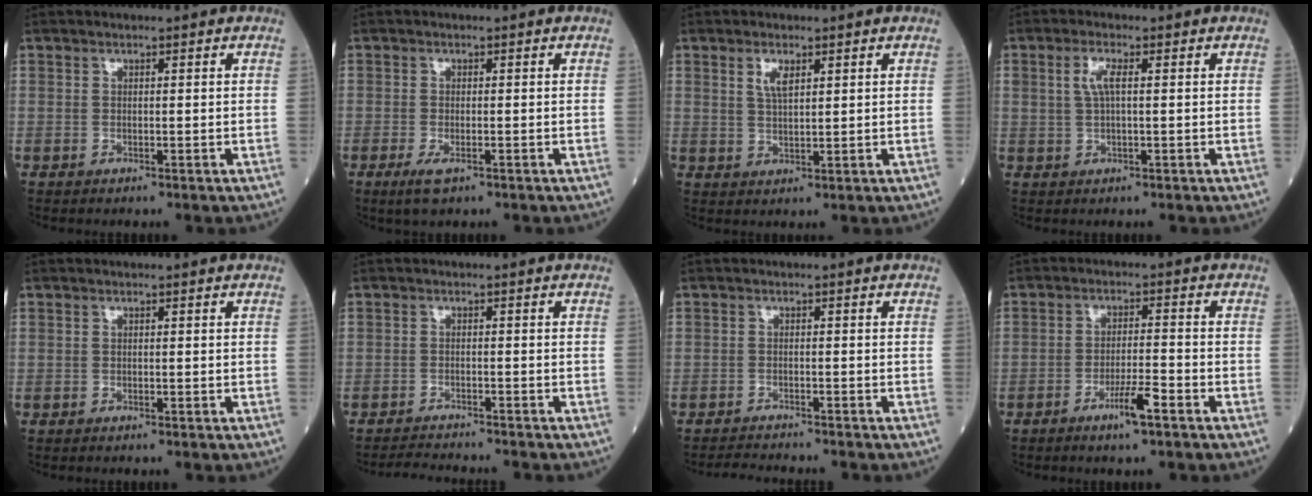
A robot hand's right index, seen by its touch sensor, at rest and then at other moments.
{"total": 2.5, "force": [-1.3, 0.8, 2.0], "torque": [-0.043, -0.004, -0.018]}
{"total": 2.9, "force": [1.5, 0.9, 2.3], "torque": [-0.049, 0.001, 0.031]}
{"total": 3.0, "force": [0.8, 0.8, 2.8], "torque": [-0.062, 0.006, 0.017]}
{"total": 0.0}
{"total": 4.0, "force": [-3.9, 0.0, 0.6], "torque": [-0.009, -0.017, -0.067]}
{"total": 3.6, "force": [-3.6, 0.0, 0.4], "torque": [-0.008, -0.017, -0.061]}
{"total": 4.8, "force": [-2.8, 0.2, 3.8], "torque": [-0.069, -0.005, -0.053]}